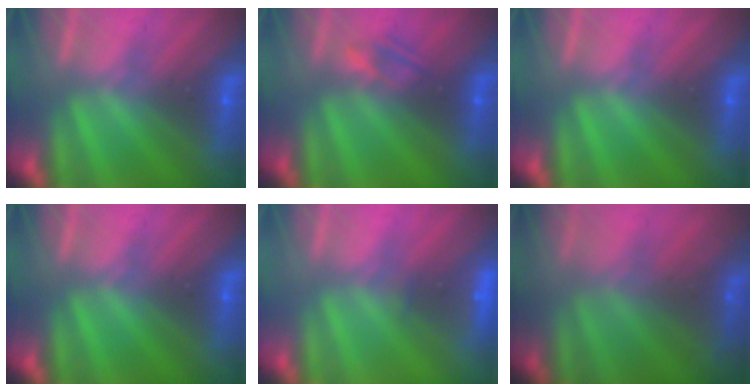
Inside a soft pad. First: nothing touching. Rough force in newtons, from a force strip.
{"total": 2.3}
{"total": 0.0}
{"total": 0.0}
{"total": 1.9}
{"total": 7.8}